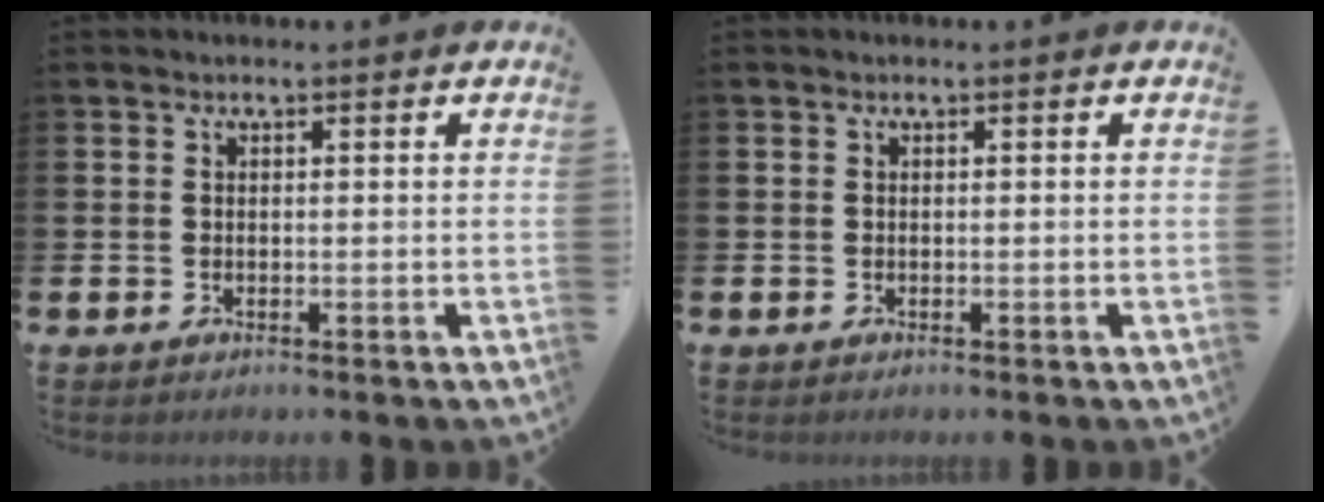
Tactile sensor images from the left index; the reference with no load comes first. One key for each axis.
{"total": 0.0}